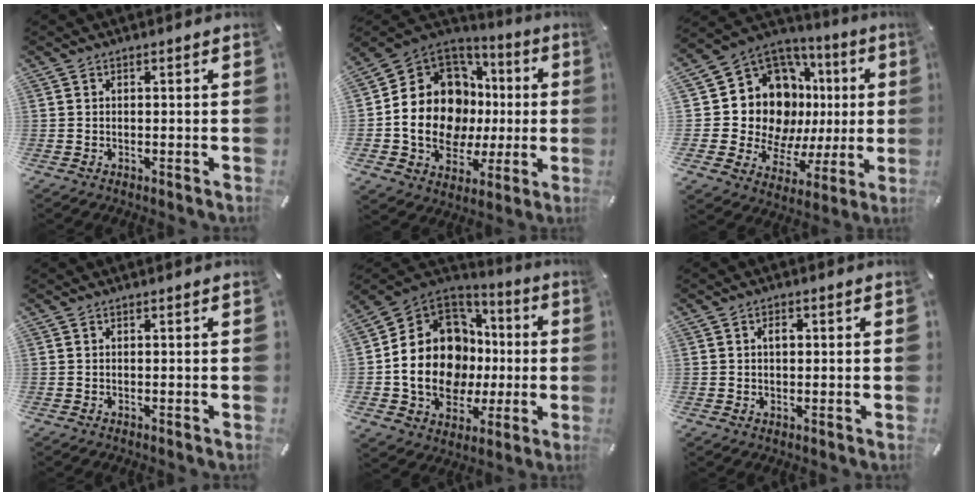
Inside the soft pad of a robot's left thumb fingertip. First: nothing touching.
{"total": 18.0, "force": [0.3, 15.2, 9.7], "torque": [-0.198, -0.024, 0.017]}
{"total": 18.7, "force": [4.1, 14.8, 10.7], "torque": [-0.213, -0.047, 0.098]}
{"total": 0.0}
{"total": 19.5, "force": [-0.4, 16.0, 11.0], "torque": [-0.228, -0.013, 0.006]}
{"total": 2.7, "force": [0.6, 1.8, 1.9], "torque": [-0.023, 0.002, 0.004]}